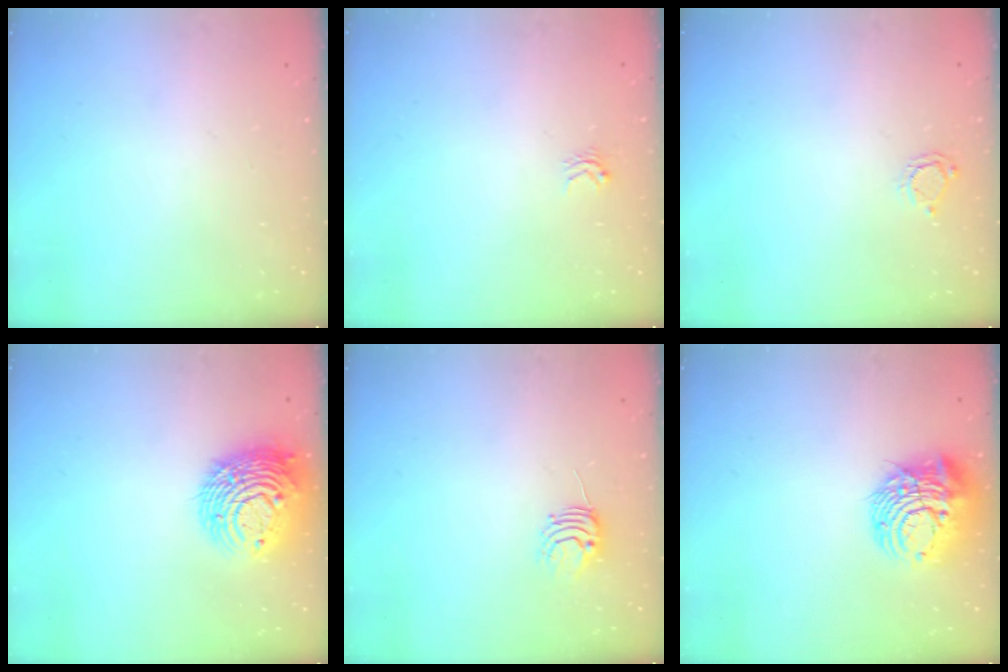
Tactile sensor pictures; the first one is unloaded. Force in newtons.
{"total": 3.0, "press": 3.0, "slide": 0.5}
{"total": 3.8, "press": 3.8, "slide": 0.2}
{"total": 13.7, "press": 13.6, "slide": 1.6}
{"total": 5.9, "press": 5.9, "slide": 0.5}
{"total": 13.8, "press": 13.7, "slide": 1.5}